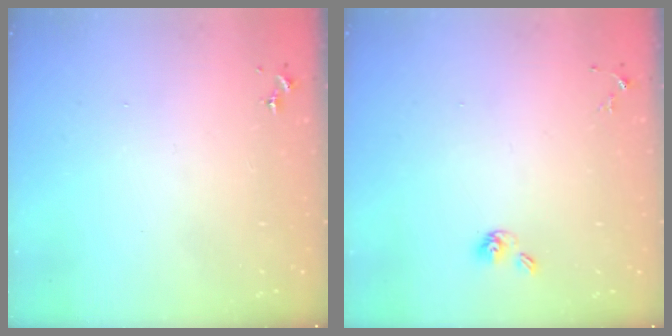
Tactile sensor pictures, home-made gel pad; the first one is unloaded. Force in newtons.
{"total": 5.5, "press": 5.0, "slide": 2.2}